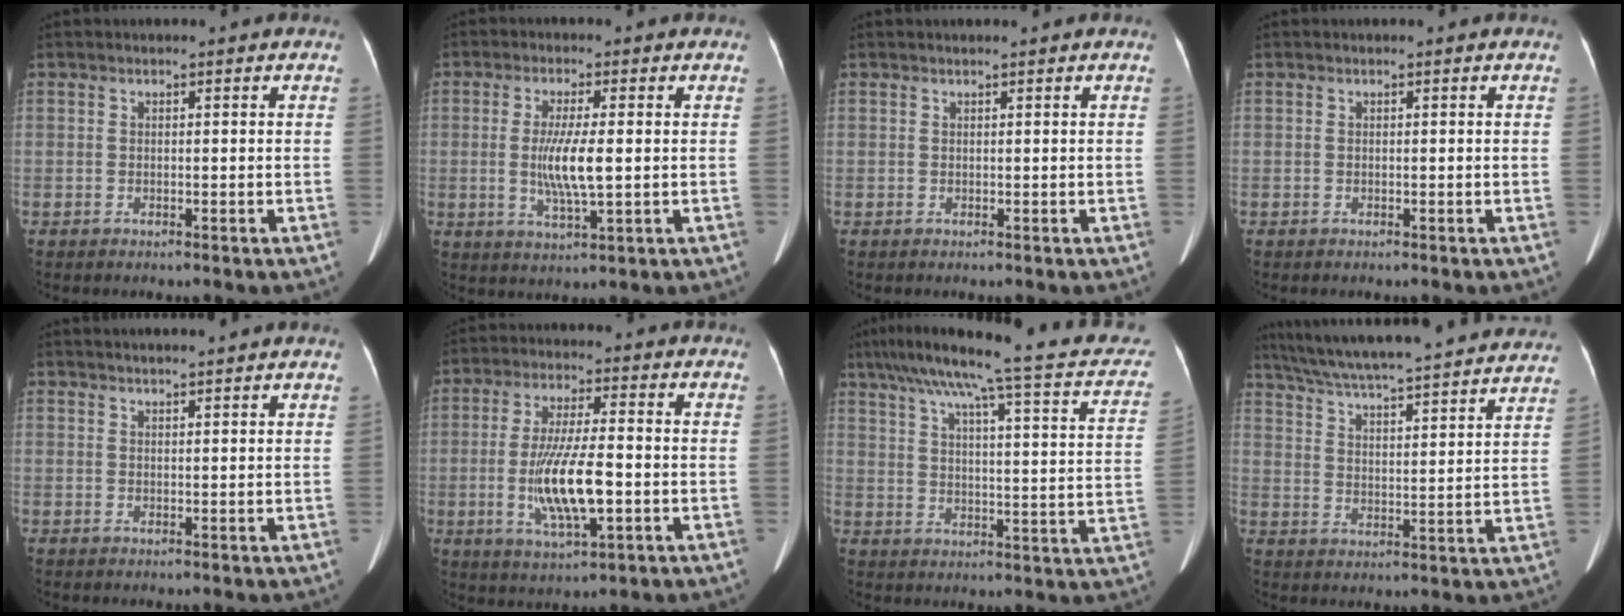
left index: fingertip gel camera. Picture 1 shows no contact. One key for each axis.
{"total": 6.6, "fx": -0.1, "fy": 0.8, "fz": 6.5, "tx": -0.130, "ty": -0.013, "tz": -0.005}
{"total": 1.1, "fx": 1.0, "fy": 0.1, "fz": 0.5, "tx": -0.005, "ty": 0.015, "tz": 0.015}
{"total": 0.0}
{"total": 5.4, "fx": 5.0, "fy": -0.2, "fz": 2.1, "tx": -0.027, "ty": 0.022, "tz": 0.061}
{"total": 10.9, "fx": -2.1, "fy": 2.1, "fz": 10.4, "tx": -0.206, "ty": -0.012, "tz": -0.036}
{"total": 25.1, "fx": 19.9, "fy": 3.0, "fz": 15.0, "tx": -0.228, "ty": 0.011, "tz": 0.246}
{"total": 30.5, "fx": 27.6, "fy": 2.9, "fz": 12.5, "tx": -0.214, "ty": -0.027, "tz": 0.362}